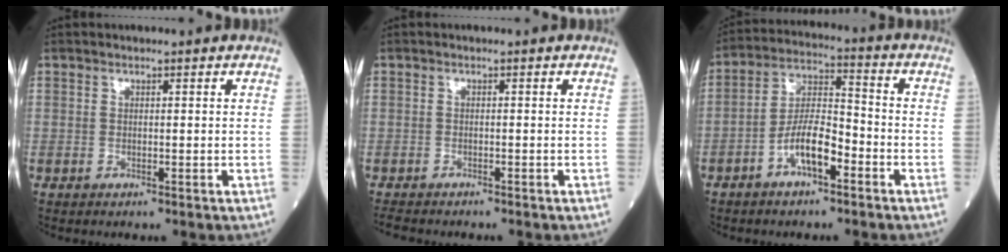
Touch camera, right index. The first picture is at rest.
{"total": 2.9, "force": [-2.7, 0.8, 0.7], "torque": [-0.013, -0.008, -0.043]}
{"total": 8.2, "force": [-4.0, 2.6, 6.7], "torque": [-0.132, 0.016, -0.074]}